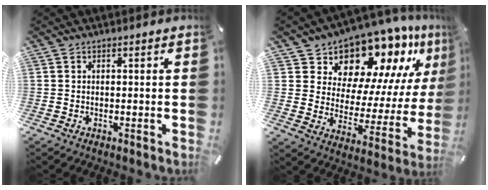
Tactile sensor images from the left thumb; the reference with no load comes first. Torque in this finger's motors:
{"motor_torque": [1.46, 1.45, 1.84, -0.67, 0.11]}